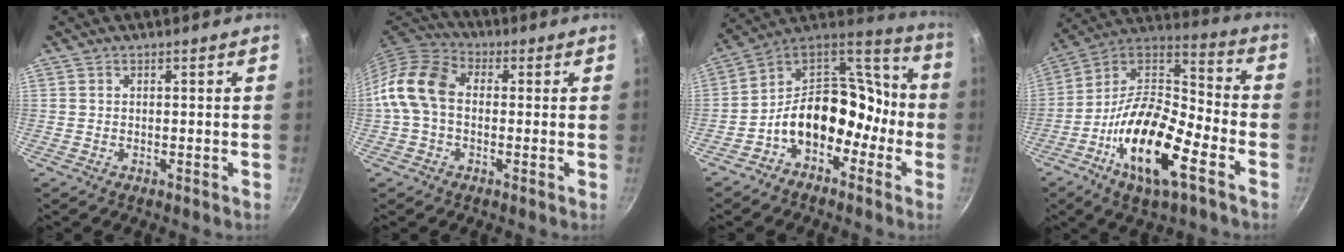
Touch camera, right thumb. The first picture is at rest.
{"total": 10.9, "force": [-0.1, 7.9, 7.6], "torque": [-0.128, 0.029, -0.023]}
{"total": 16.8, "force": [-6.0, 12.2, 9.8], "torque": [-0.099, 0.091, -0.116]}
{"total": 20.9, "force": [-8.8, 7.9, 17.2], "torque": [-0.299, 0.047, -0.178]}